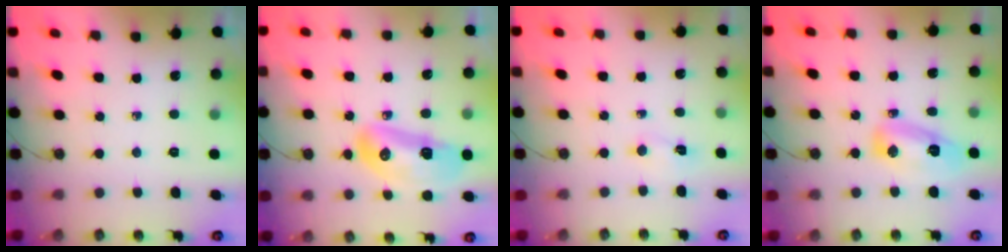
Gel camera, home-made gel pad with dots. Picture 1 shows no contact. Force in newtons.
{"total": 14.8, "press": 14.7, "slide": 1.7}
{"total": 2.2, "press": 2.1, "slide": 0.7}
{"total": 8.9, "press": 8.9, "slide": 0.9}